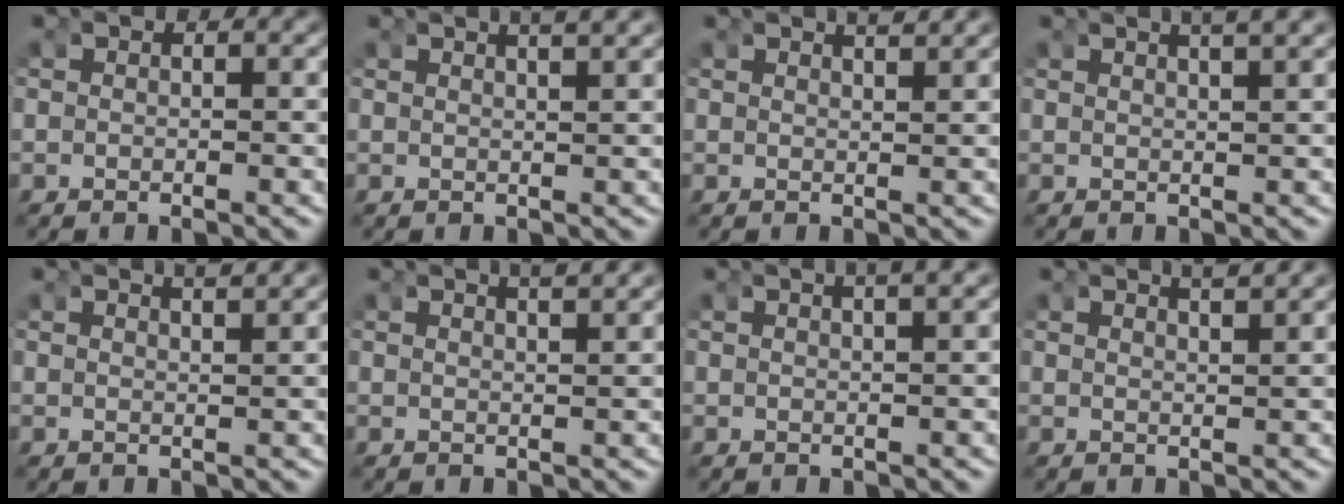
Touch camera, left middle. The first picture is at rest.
{"total": 2.9, "force": [2.2, -0.3, 1.8], "torque": [-0.020, 0.001, 0.040]}
{"total": 1.9, "force": [1.6, -0.8, 0.6], "torque": [-0.007, -0.006, 0.033]}
{"total": 3.8, "force": [2.7, 0.2, 2.7], "torque": [-0.031, 0.007, 0.047]}
{"total": 2.2, "force": [1.8, -0.8, 0.9], "torque": [-0.012, -0.005, 0.037]}
{"total": 2.7, "force": [2.1, -0.5, 1.6], "torque": [-0.019, -0.002, 0.041]}
{"total": 3.1, "force": [2.0, -0.1, 2.3], "torque": [-0.026, 0.008, 0.035]}
{"total": 2.7, "force": [2.3, -0.5, 1.4], "torque": [-0.016, -0.004, 0.045]}